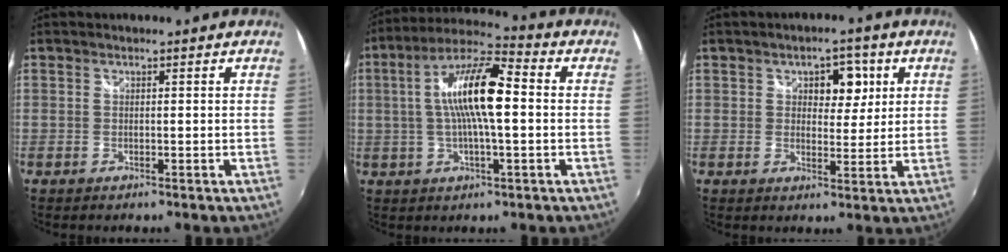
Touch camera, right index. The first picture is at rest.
{"total": 14.1, "force": [1.0, 3.3, 13.7], "torque": [-0.254, 0.017, 0.009]}
{"total": 5.4, "force": [1.8, 3.7, 3.5], "torque": [-0.043, 0.008, 0.027]}